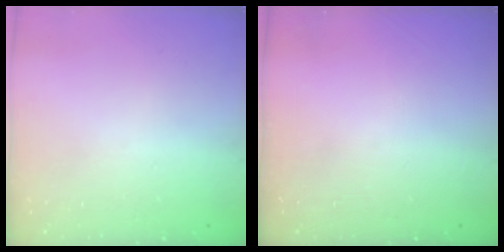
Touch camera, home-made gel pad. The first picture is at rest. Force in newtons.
{"total": 0.0}